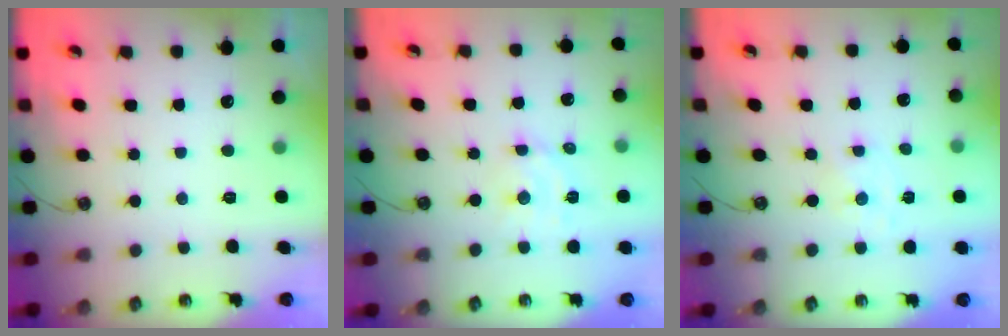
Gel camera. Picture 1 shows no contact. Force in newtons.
{"total": 6.8, "press": 6.8, "slide": 0.4}
{"total": 0.0}